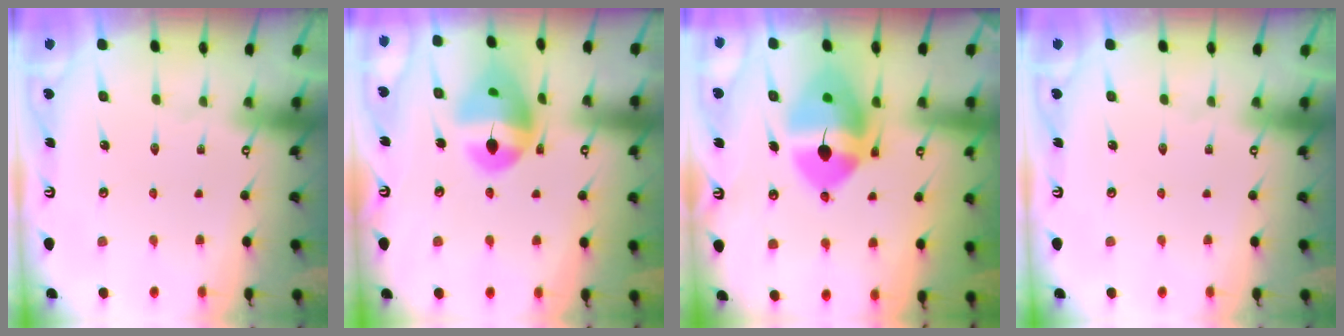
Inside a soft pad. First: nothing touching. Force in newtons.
{"total": 15.7, "press": 15.6, "slide": 1.9}
{"total": 13.9, "press": 13.8, "slide": 1.9}
{"total": 0.0}